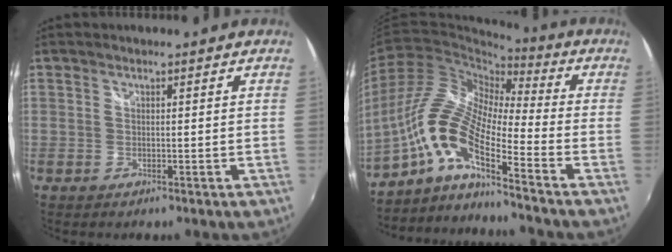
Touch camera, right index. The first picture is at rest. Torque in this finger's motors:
{"motor_torque": [1.11, -1.03, 0.79, 0.21]}